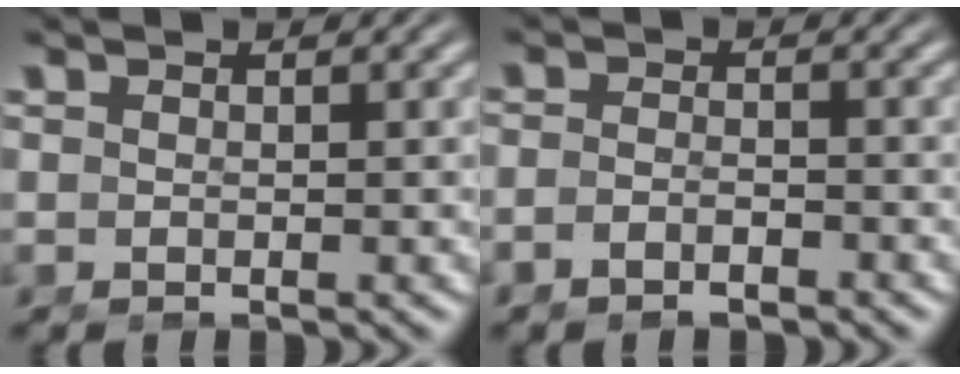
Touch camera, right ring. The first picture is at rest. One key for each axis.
{"total": 2.2, "fx": -2.0, "fy": 0.5, "fz": 0.9, "tx": -0.020, "ty": -0.008, "tz": -0.032}